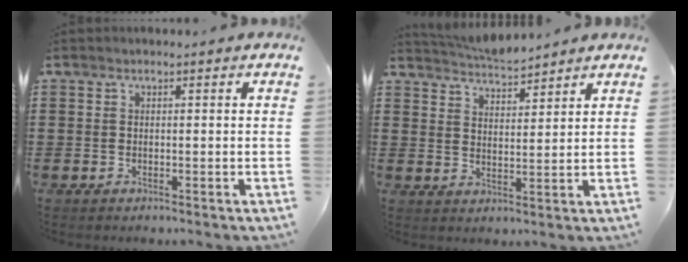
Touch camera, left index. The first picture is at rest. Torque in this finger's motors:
{"motor_torque": [0.06, -0.04, 0.06, 0.01]}